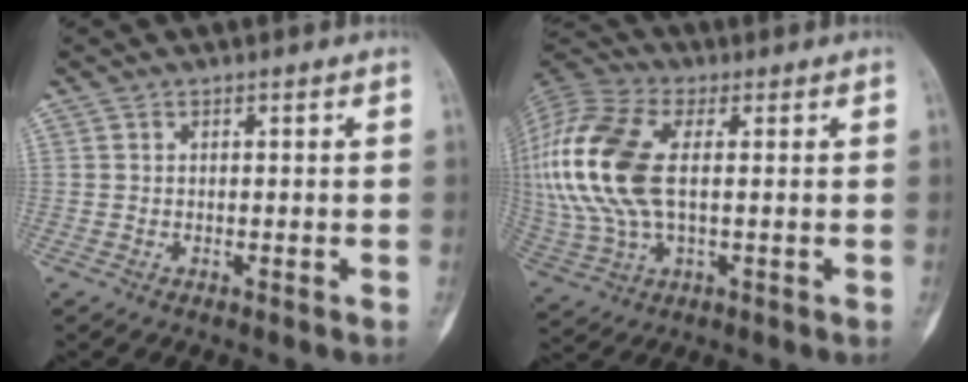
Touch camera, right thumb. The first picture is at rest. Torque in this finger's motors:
{"motor_torque": [1.43, 1.68, 1.52, -1.12, 0.77]}